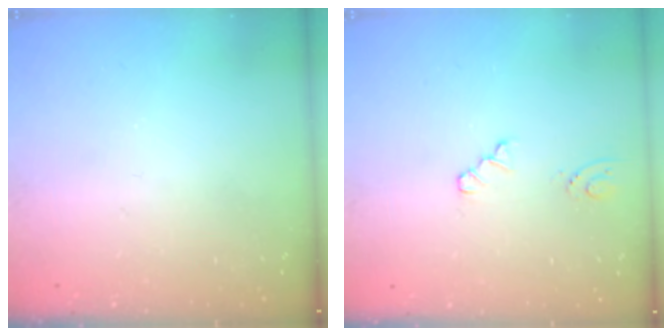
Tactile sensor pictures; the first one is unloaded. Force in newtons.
{"total": 2.1, "press": 2.1, "slide": 0.3}